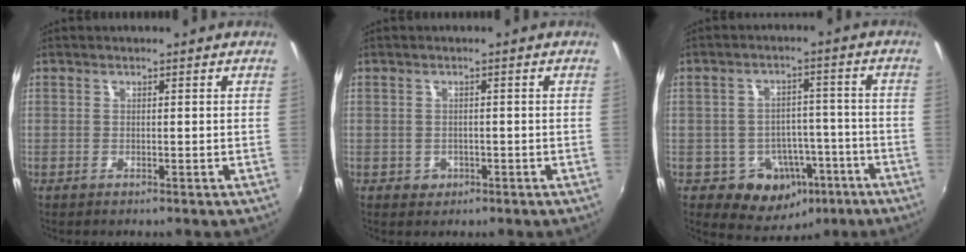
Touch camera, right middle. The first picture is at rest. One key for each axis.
{"total": 1.9, "fx": -0.6, "fy": 1.8, "fz": 0.5, "tx": -0.010, "ty": -0.003, "tz": -0.005}
{"total": 9.9, "fx": -4.7, "fy": 7.9, "fz": 3.8, "tx": -0.075, "ty": 0.026, "tz": -0.040}